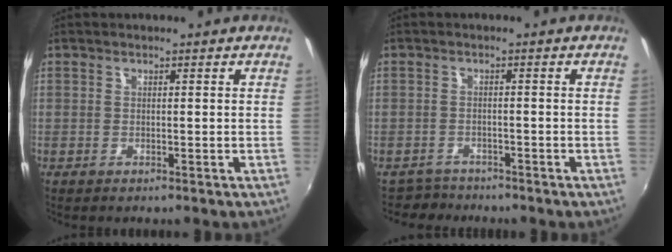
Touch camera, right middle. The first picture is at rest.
{"total": 2.7, "force": [-2.4, 1.1, -0.5], "torque": [0.001, 0.005, -0.043]}